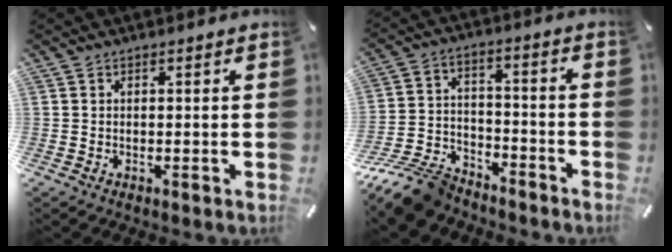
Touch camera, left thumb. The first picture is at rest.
{"total": 13.3, "force": [-11.2, 5.4, 4.8], "torque": [-0.084, 0.066, -0.209]}